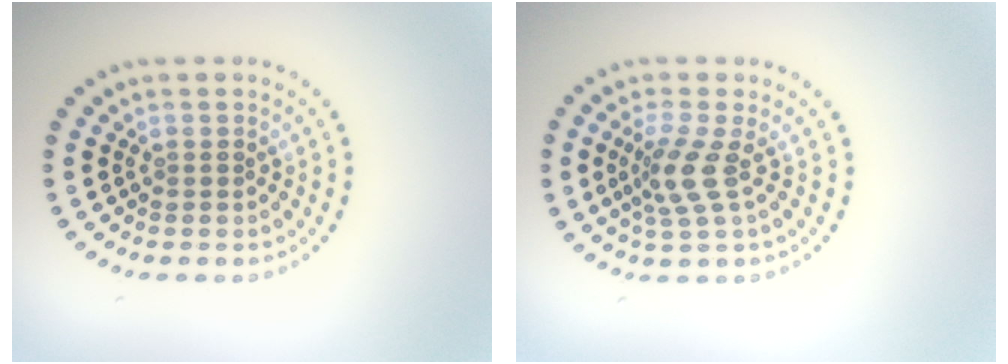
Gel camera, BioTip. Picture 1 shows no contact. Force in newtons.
{"total": 2.8, "press": 2.1, "slide": 1.9}